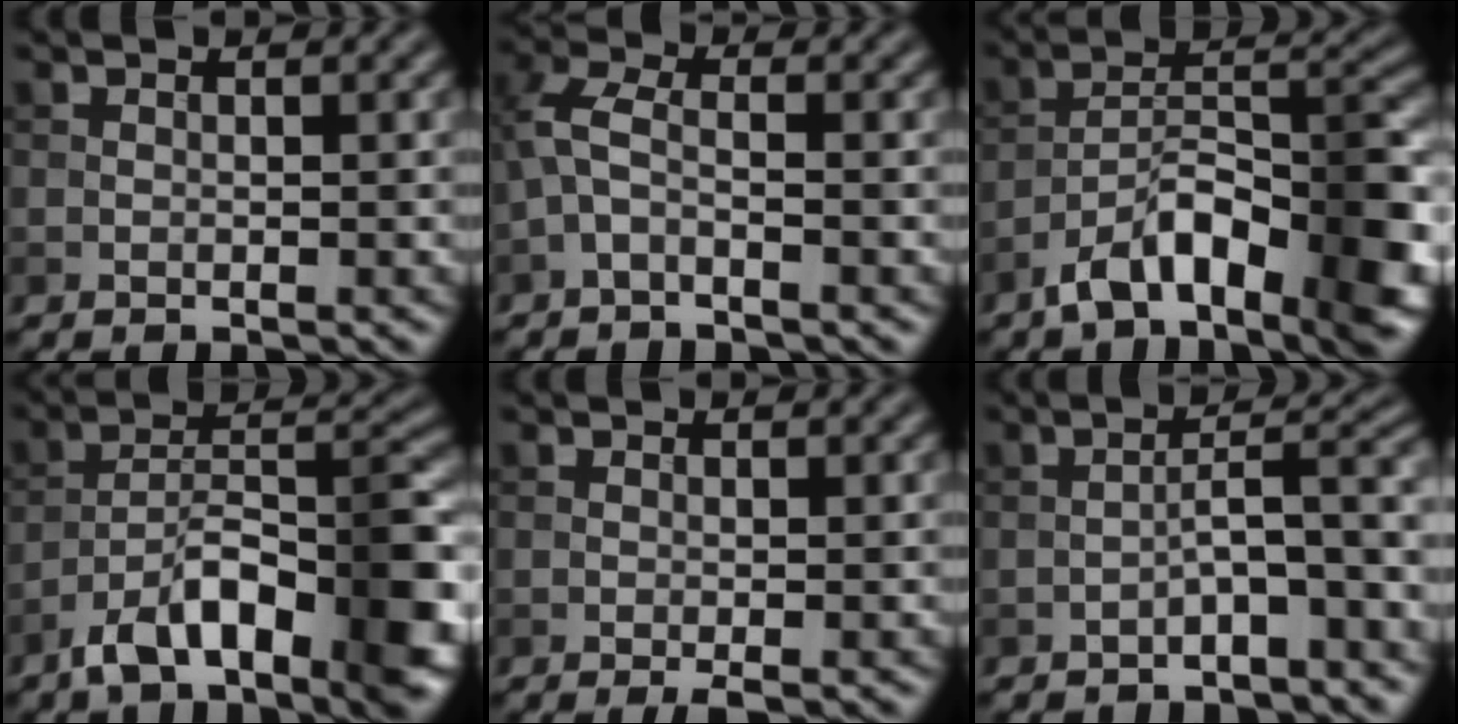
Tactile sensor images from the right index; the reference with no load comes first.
{"total": 3.1, "force": [-0.8, 1.4, 2.6], "torque": [-0.066, 0.007, -0.028]}
{"total": 10.1, "force": [-5.8, 3.8, 7.4], "torque": [-0.113, 0.016, -0.100]}
{"total": 11.0, "force": [-6.2, 4.3, 8.0], "torque": [-0.122, 0.009, -0.111]}
{"total": 1.0, "force": [-0.4, 0.1, 0.9], "torque": [-0.016, -0.006, -0.007]}
{"total": 4.7, "force": [-1.9, 1.2, 4.1], "torque": [-0.060, 0.021, -0.033]}